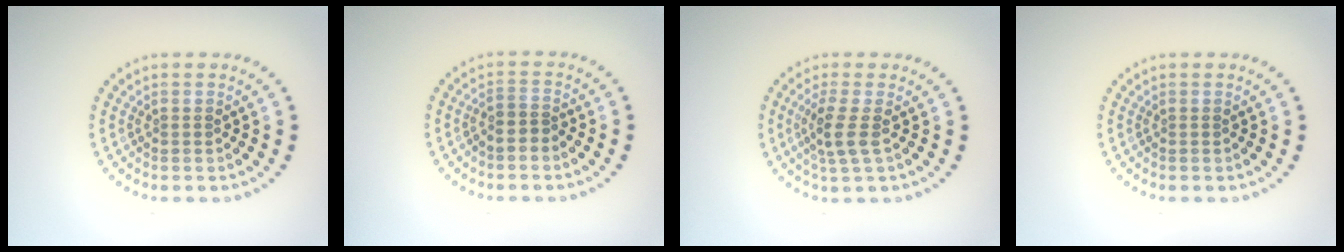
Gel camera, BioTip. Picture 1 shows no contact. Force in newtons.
{"total": 1.2, "press": 0.9, "slide": 0.8}
{"total": 2.6, "press": 2.0, "slide": 1.6}
{"total": 0.0}